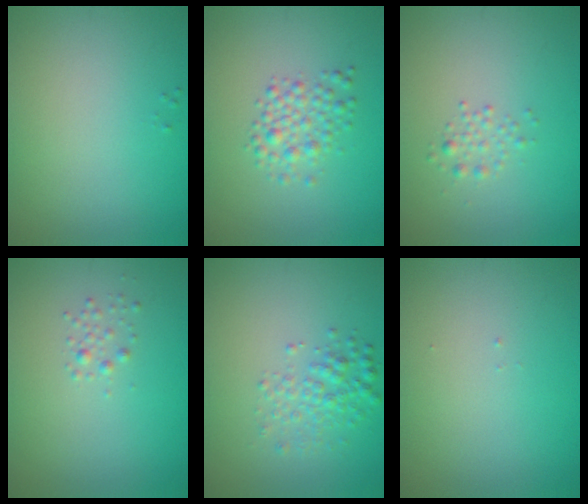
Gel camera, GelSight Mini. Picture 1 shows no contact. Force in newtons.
{"total": 2.4, "press": 2.4, "slide": 0.1}
{"total": 1.2, "press": 1.2, "slide": 0.0}
{"total": 0.9, "press": 0.9, "slide": 0.0}
{"total": 2.4, "press": 2.4, "slide": 0.1}
{"total": 0.0}